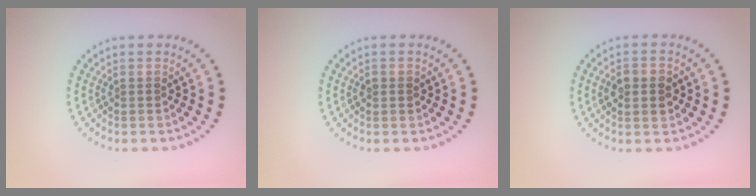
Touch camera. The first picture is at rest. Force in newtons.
{"total": 1.0, "press": 1.0, "slide": 0.3}
{"total": 2.9, "press": 2.9, "slide": 0.1}